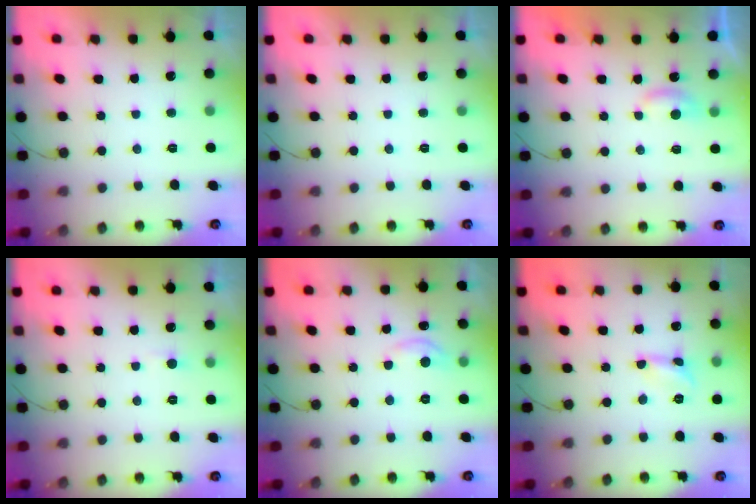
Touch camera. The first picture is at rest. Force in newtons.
{"total": 0.0}
{"total": 3.6, "press": 3.6, "slide": 0.4}
{"total": 2.0, "press": 2.0, "slide": 0.2}
{"total": 5.1, "press": 5.0, "slide": 0.7}
{"total": 2.6, "press": 2.6, "slide": 0.2}